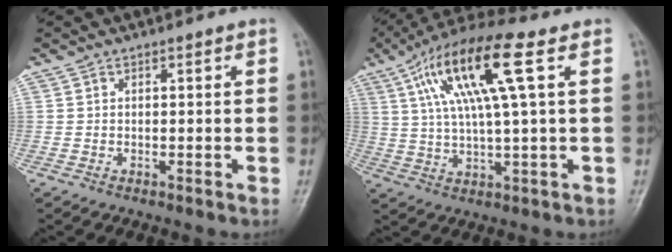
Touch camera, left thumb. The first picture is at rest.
{"total": 15.4, "force": [5.3, 2.5, 14.3], "torque": [-0.287, 0.016, 0.093]}